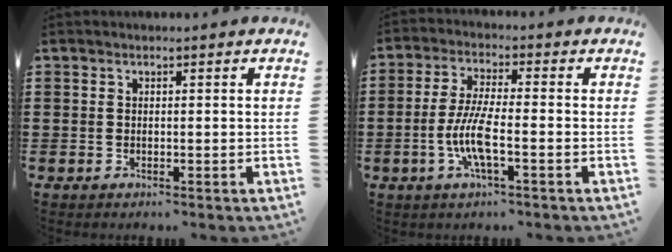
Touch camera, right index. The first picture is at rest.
{"total": 7.2, "force": [-2.2, 1.6, 6.7], "torque": [-0.154, -0.014, -0.051]}